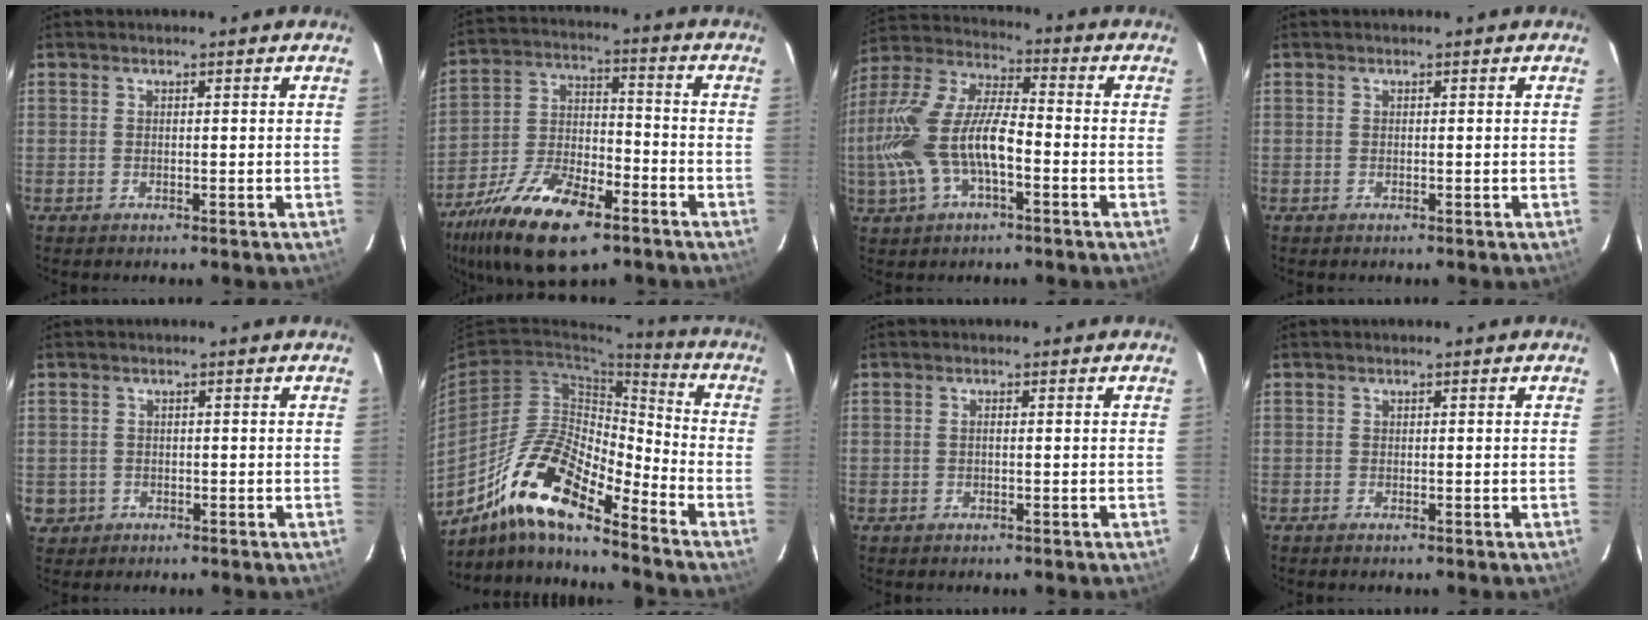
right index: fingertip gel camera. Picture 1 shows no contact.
{"total": 19.4, "force": [-11.9, 8.2, 12.9], "torque": [-0.266, -0.027, -0.215]}
{"total": 17.3, "force": [-4.4, 6.9, 15.2], "torque": [-0.316, 0.000, -0.082]}
{"total": 0.0}
{"total": 2.9, "force": [-0.6, 2.8, 0.4], "torque": [-0.009, 0.007, -0.002]}
{"total": 16.5, "force": [-11.3, 4.1, 11.3], "torque": [-0.203, -0.001, -0.222]}
{"total": 0.7, "force": [0.0, 0.3, 0.7], "torque": [-0.013, 0.004, 0.001]}
{"total": 0.0}